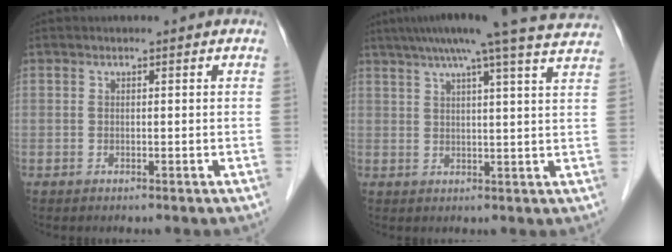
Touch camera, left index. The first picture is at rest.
{"total": 18.5, "force": [16.0, -0.9, 9.4], "torque": [-0.152, 0.006, 0.198]}